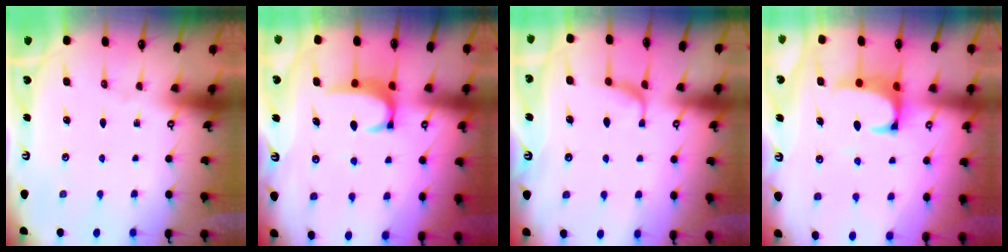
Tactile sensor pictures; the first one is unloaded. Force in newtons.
{"total": 2.9, "press": 2.8, "slide": 0.5}
{"total": 0.0}
{"total": 1.6, "press": 1.3, "slide": 0.8}